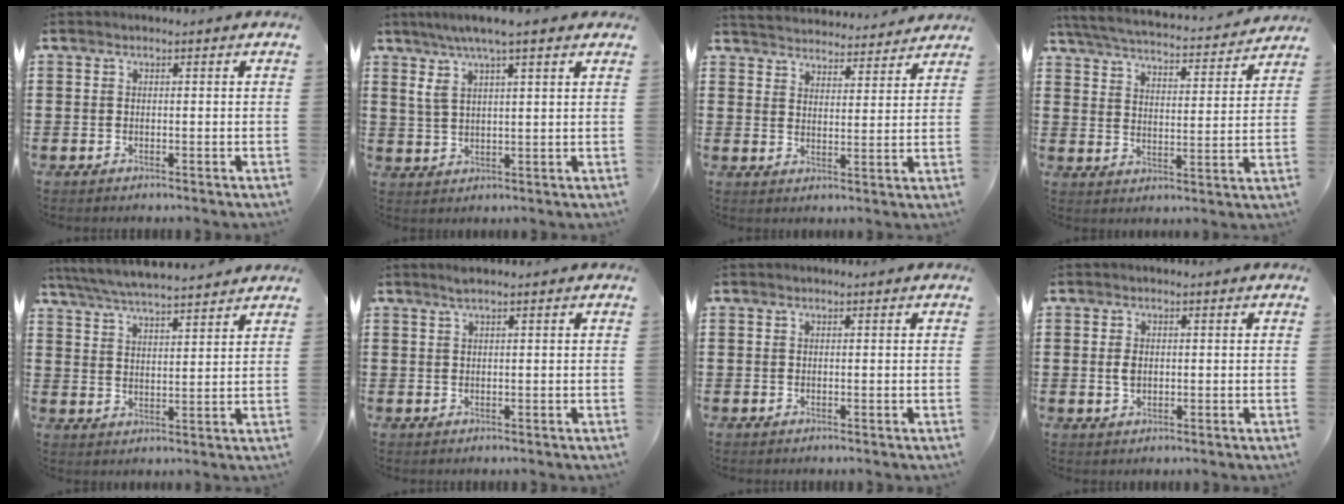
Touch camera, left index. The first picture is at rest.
{"total": 5.9, "force": [4.0, 0.8, 4.2], "torque": [-0.090, -0.004, 0.070]}
{"total": 3.8, "force": [3.8, 0.0, -0.4], "torque": [-0.012, -0.027, 0.064]}
{"total": 4.1, "force": [4.0, -0.2, 0.9], "torque": [-0.042, -0.033, 0.062]}
{"total": 5.5, "force": [5.3, 0.0, 1.5], "torque": [-0.051, -0.024, 0.093]}
{"total": 1.2, "force": [0.8, -0.1, 0.9], "torque": [-0.018, 0.001, 0.014]}
{"total": 0.0}
{"total": 1.9, "force": [0.0, 1.3, 1.4], "torque": [-0.032, 0.005, 0.000]}